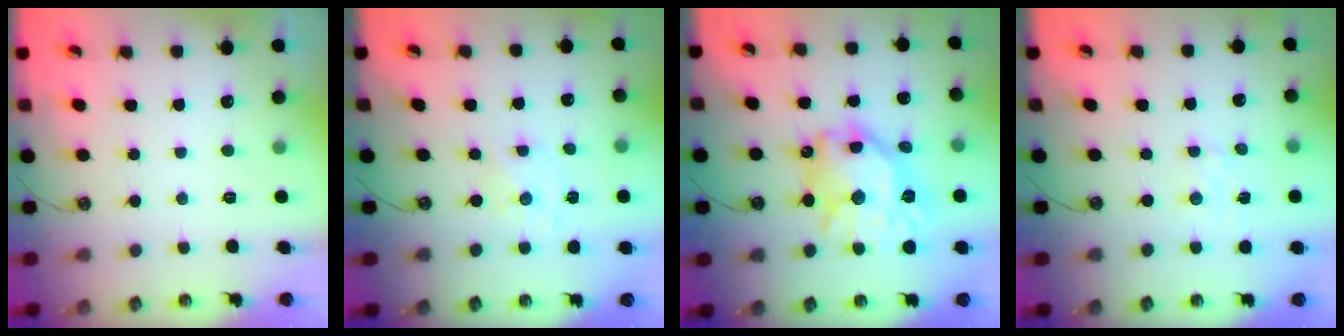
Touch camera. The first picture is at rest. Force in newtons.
{"total": 0.8, "press": 0.8, "slide": 0.2}
{"total": 20.2, "press": 20.1, "slide": 2.0}
{"total": 2.3, "press": 2.3, "slide": 0.4}